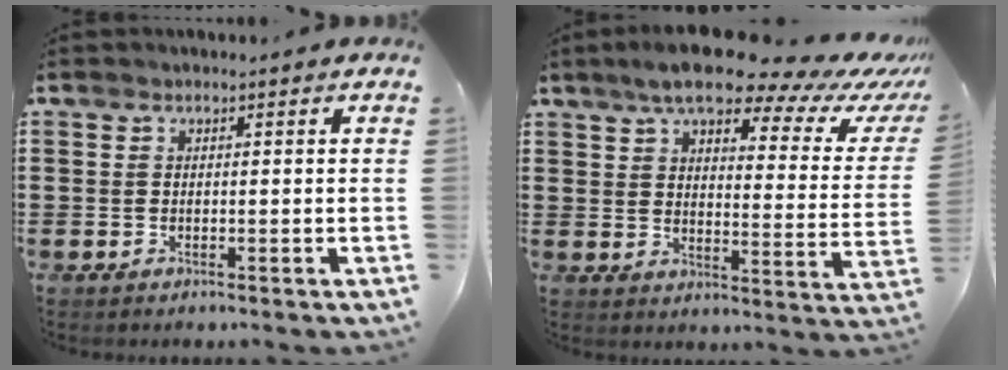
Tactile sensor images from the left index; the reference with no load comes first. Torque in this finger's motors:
{"motor_torque": [0.57, -1.57, 1.05, 0.21]}